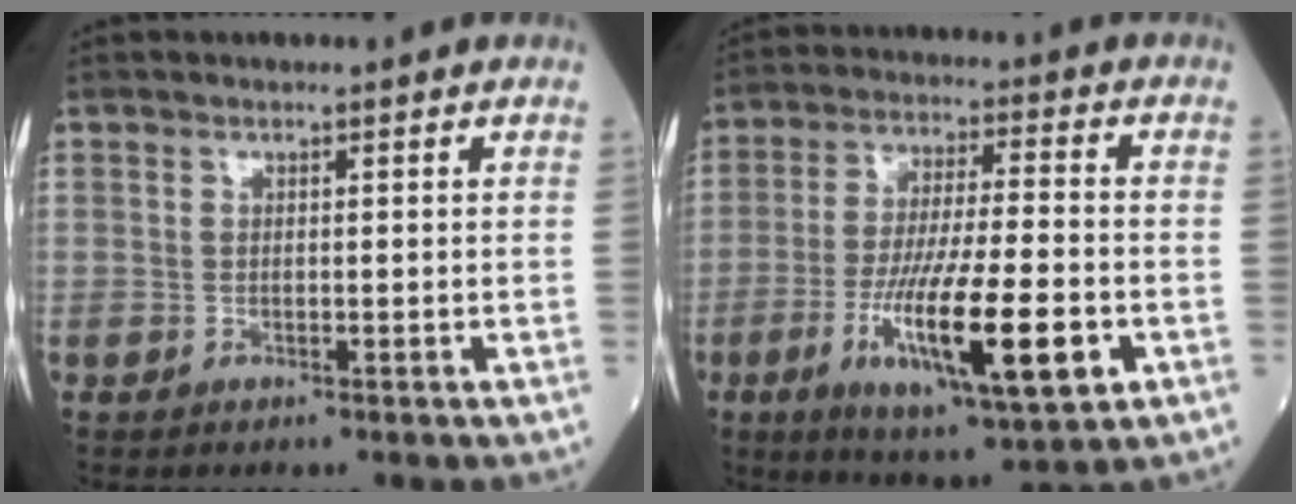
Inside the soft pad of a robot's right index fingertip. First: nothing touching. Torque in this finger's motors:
{"motor_torque": [0.62, -0.23, 0.91, 0.21]}